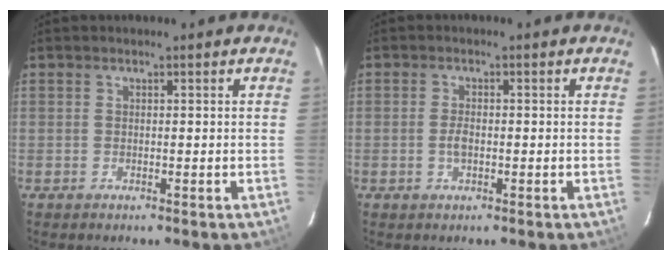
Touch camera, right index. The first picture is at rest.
{"total": 2.0, "force": [-0.5, 1.1, 1.7], "torque": [-0.035, 0.000, -0.009]}